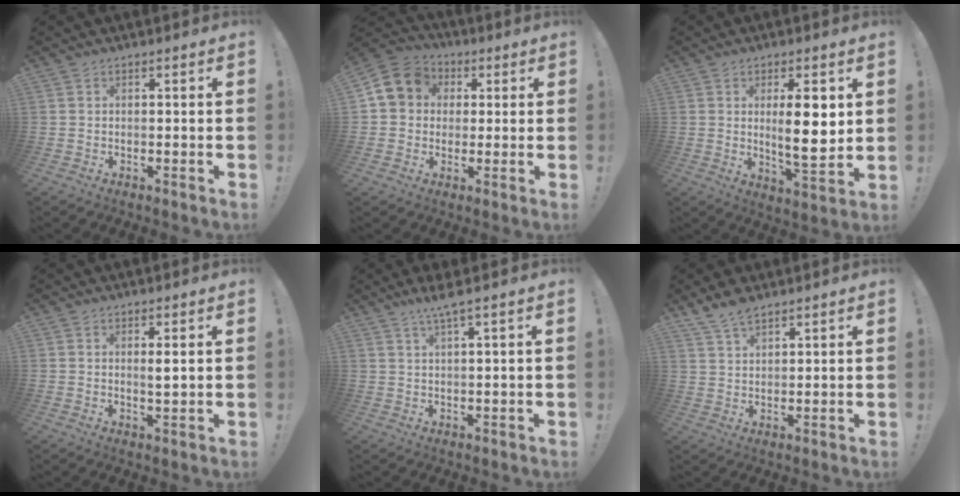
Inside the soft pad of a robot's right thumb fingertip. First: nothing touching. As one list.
[{"total": 9.6, "force": [2.0, 8.5, 3.9], "torque": [-0.057, 0.006, 0.045]}, {"total": 11.1, "force": [2.2, 2.8, 10.5], "torque": [-0.165, -0.016, 0.029]}, {"total": 2.4, "force": [0.8, 0.2, 2.2], "torque": [-0.023, -0.012, 0.009]}, {"total": 4.8, "force": [3.2, -0.6, 3.5], "torque": [-0.064, -0.012, 0.052]}, {"total": 6.0, "force": [4.8, 2.3, 2.6], "torque": [-0.051, -0.022, 0.092]}]